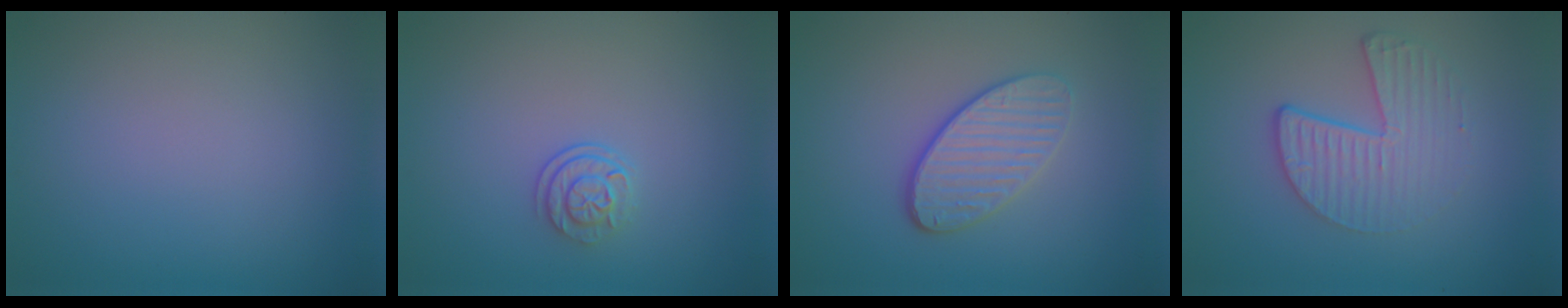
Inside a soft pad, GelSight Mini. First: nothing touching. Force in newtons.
{"total": 2.2, "press": 1.7, "slide": 1.4}
{"total": 3.8, "press": 3.2, "slide": 2.1}
{"total": 4.1, "press": 2.8, "slide": 2.9}